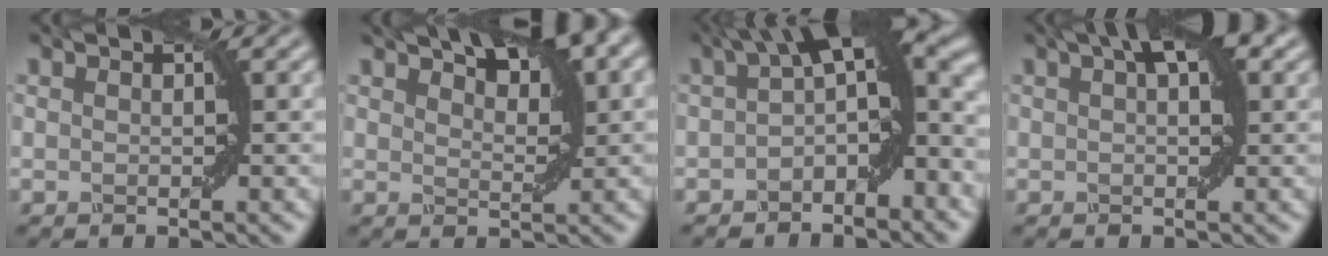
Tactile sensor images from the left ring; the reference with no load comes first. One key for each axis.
{"total": 5.7, "fx": 3.8, "fy": 1.5, "fz": 4.0, "tx": -0.060, "ty": 0.020, "tz": 0.069}
{"total": 8.6, "fx": 0.1, "fy": 3.4, "fz": 7.9, "tx": -0.106, "ty": 0.024, "tz": -0.011}
{"total": 4.0, "fx": 1.7, "fy": 1.3, "fz": 3.4, "tx": -0.037, "ty": 0.019, "tz": 0.020}